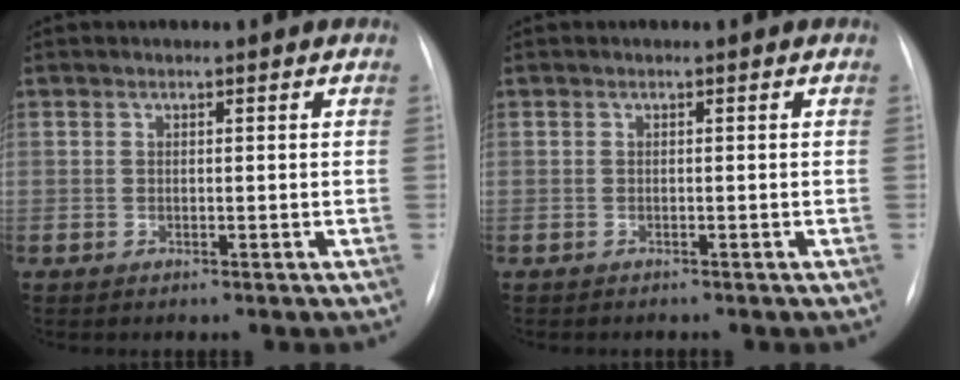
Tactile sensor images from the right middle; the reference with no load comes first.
{"total": 0.7, "force": [-0.6, 0.2, 0.2], "torque": [-0.008, -0.001, -0.010]}